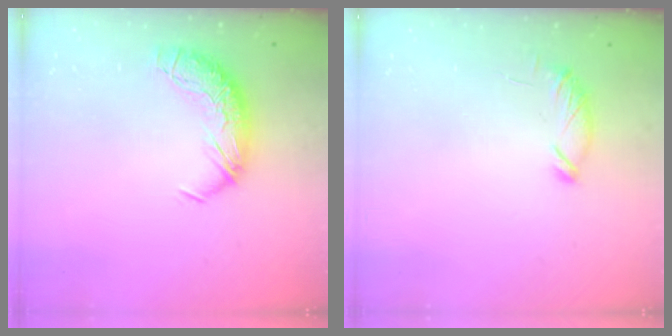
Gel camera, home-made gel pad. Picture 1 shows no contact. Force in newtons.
{"total": 6.1, "press": 6.1, "slide": 0.4}